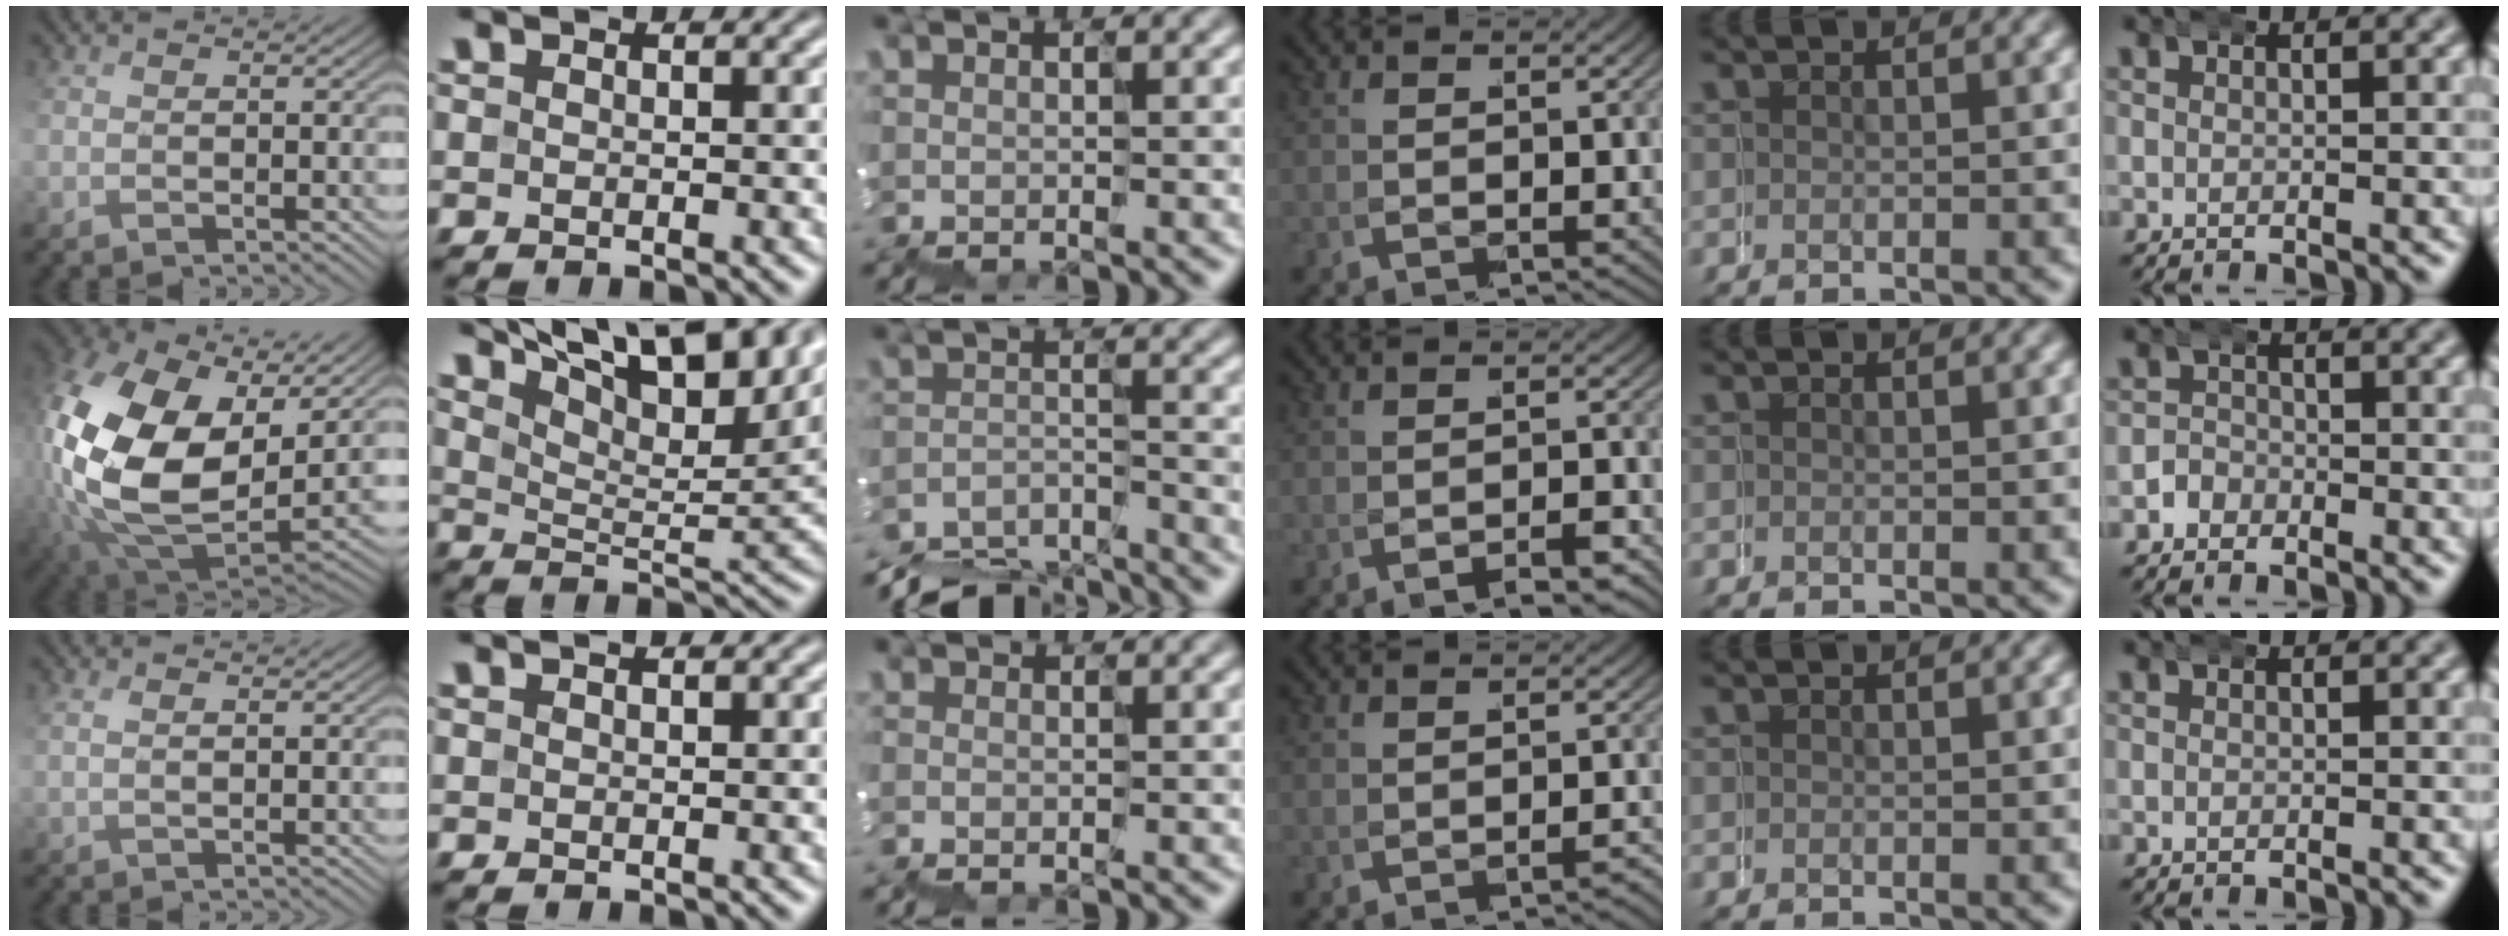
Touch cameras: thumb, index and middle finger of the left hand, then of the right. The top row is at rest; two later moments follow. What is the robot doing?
{"motion": "wrap", "object": "belt"}